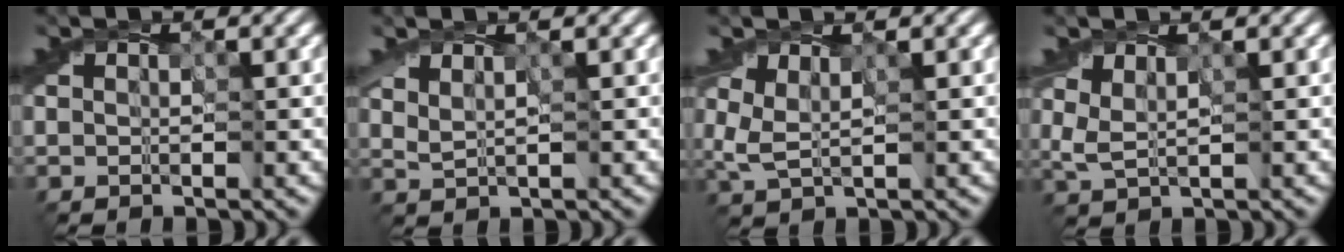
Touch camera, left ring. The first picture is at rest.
{"total": 1.3, "force": [1.1, 0.2, 0.5], "torque": [-0.016, 0.000, 0.025]}
{"total": 2.0, "force": [1.0, 1.0, 1.4], "torque": [-0.040, 0.001, 0.020]}
{"total": 1.6, "force": [1.1, 0.7, 1.0], "torque": [-0.029, 0.001, 0.024]}